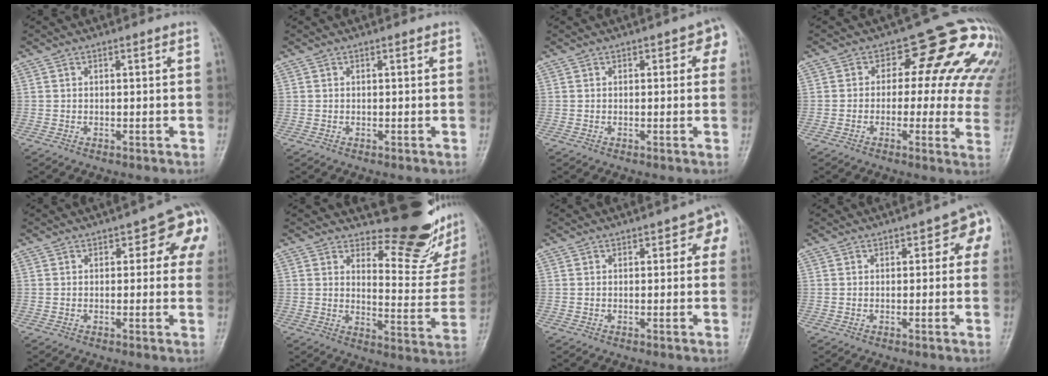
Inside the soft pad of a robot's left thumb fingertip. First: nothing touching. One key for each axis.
{"total": 0.0}
{"total": 3.4, "fx": 1.0, "fy": 2.0, "fz": 2.6, "tx": 0.000, "ty": 0.003, "tz": 0.002}
{"total": 15.4, "fx": 4.5, "fy": 9.0, "fz": 11.6, "tx": -0.079, "ty": 0.003, "tz": 0.028}
{"total": 8.5, "fx": 2.7, "fy": 4.1, "fz": 6.9, "tx": -0.033, "ty": 0.003, "tz": 0.017}
{"total": 15.0, "fx": 13.1, "fy": 4.4, "fz": 6.1, "tx": -0.040, "ty": -0.138, "tz": 0.165}
{"total": 4.2, "fx": 1.1, "fy": 2.4, "fz": 3.3, "tx": -0.004, "ty": 0.004, "tz": 0.000}
{"total": 4.9, "fx": 1.0, "fy": 2.8, "fz": 4.0, "tx": -0.008, "ty": 0.009, "tz": -0.002}